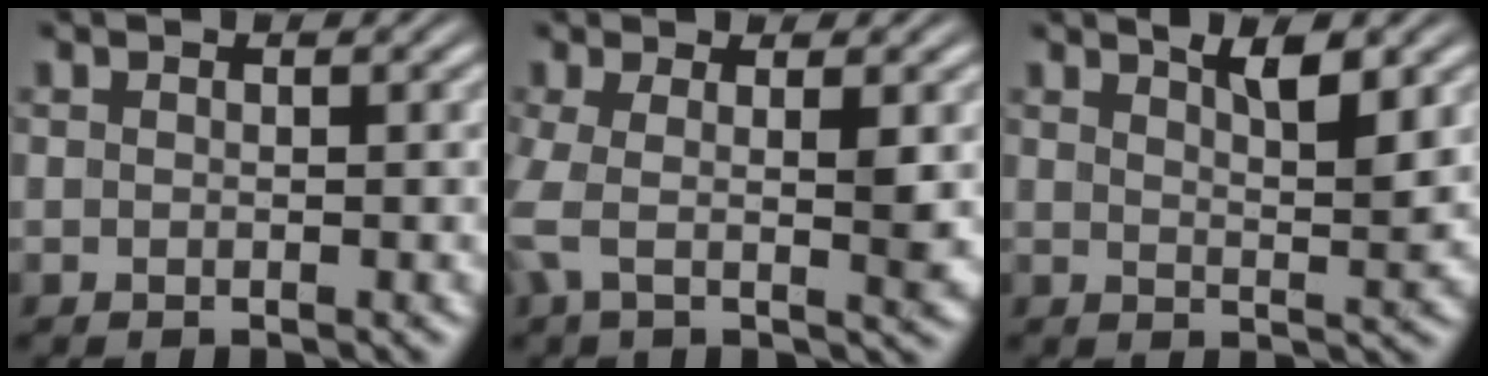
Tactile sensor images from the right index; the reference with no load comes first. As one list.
[{"total": 4.0, "force": [0.4, 1.2, 3.8], "torque": [-0.084, -0.011, 0.007]}, {"total": 3.6, "force": [2.2, 0.5, 2.8], "torque": [-0.038, -0.014, 0.041]}]